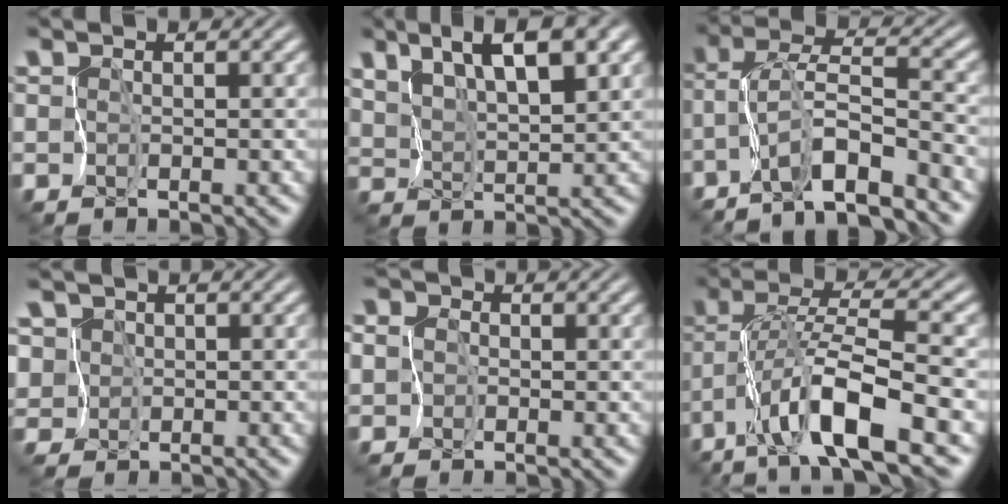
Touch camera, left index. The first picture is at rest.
{"total": 6.6, "force": [4.3, 1.6, 4.8], "torque": [-0.102, 0.009, 0.070]}
{"total": 6.6, "force": [-5.1, 0.2, 4.2], "torque": [-0.071, 0.008, -0.097]}
{"total": 5.9, "force": [1.4, 5.3, 2.3], "torque": [-0.072, 0.020, -0.018]}
{"total": 6.2, "force": [-0.5, 5.7, 2.3], "torque": [-0.056, 0.012, -0.062]}
{"total": 8.3, "force": [-4.3, 0.5, 7.1], "torque": [-0.132, 0.018, -0.085]}